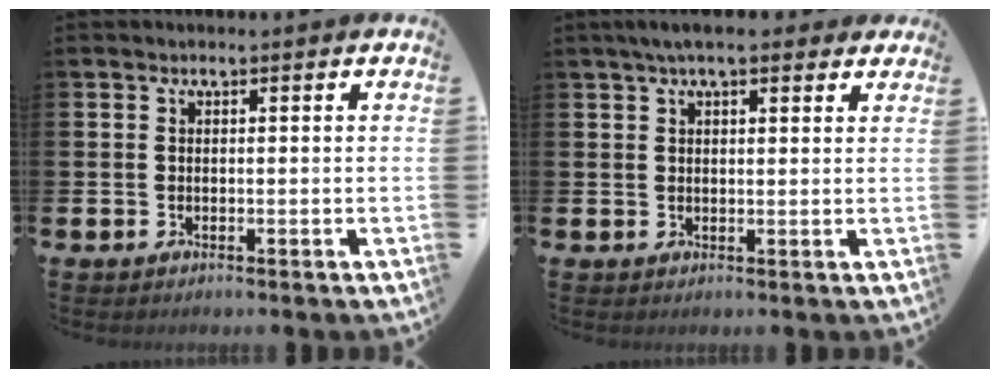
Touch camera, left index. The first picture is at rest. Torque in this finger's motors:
{"motor_torque": [1.00, -1.14, 0.52, 0.06]}